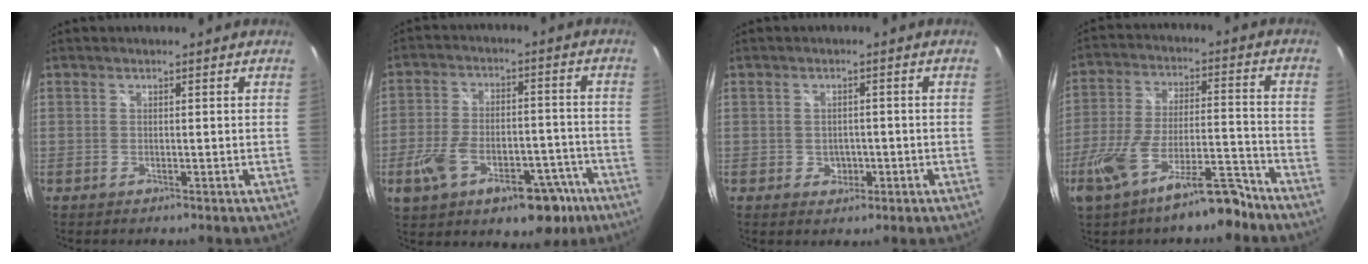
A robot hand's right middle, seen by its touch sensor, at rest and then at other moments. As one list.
[{"total": 17.6, "force": [-9.4, 9.5, 11.5], "torque": [-0.220, 0.003, -0.134]}, {"total": 3.2, "force": [-0.9, 2.8, 1.4], "torque": [-0.026, 0.001, -0.007]}, {"total": 15.5, "force": [-10.9, 3.9, 10.3], "torque": [-0.201, -0.017, -0.178]}]